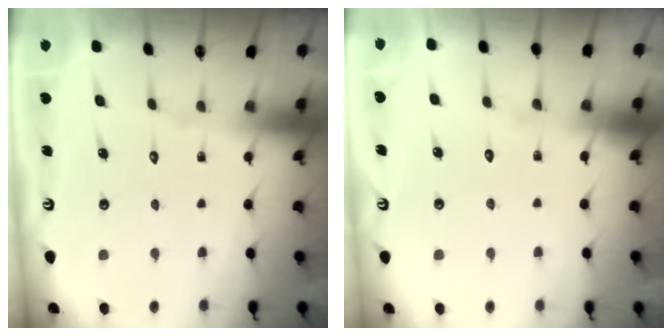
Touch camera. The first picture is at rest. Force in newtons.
{"total": 4.5, "press": 4.5, "slide": 0.5}